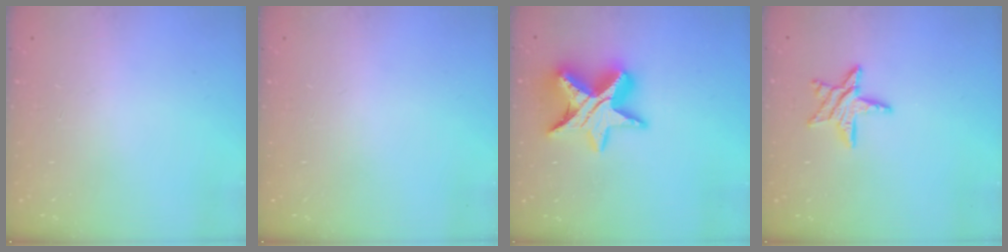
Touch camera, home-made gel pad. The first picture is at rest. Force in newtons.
{"total": 0.0}
{"total": 16.0, "press": 15.9, "slide": 1.0}
{"total": 9.9, "press": 9.9, "slide": 0.9}